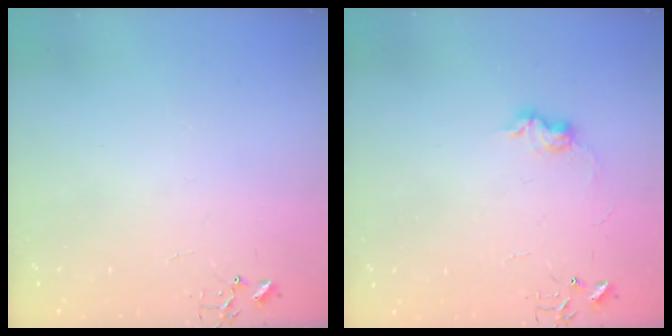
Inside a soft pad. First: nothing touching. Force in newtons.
{"total": 7.4, "press": 7.4, "slide": 0.4}